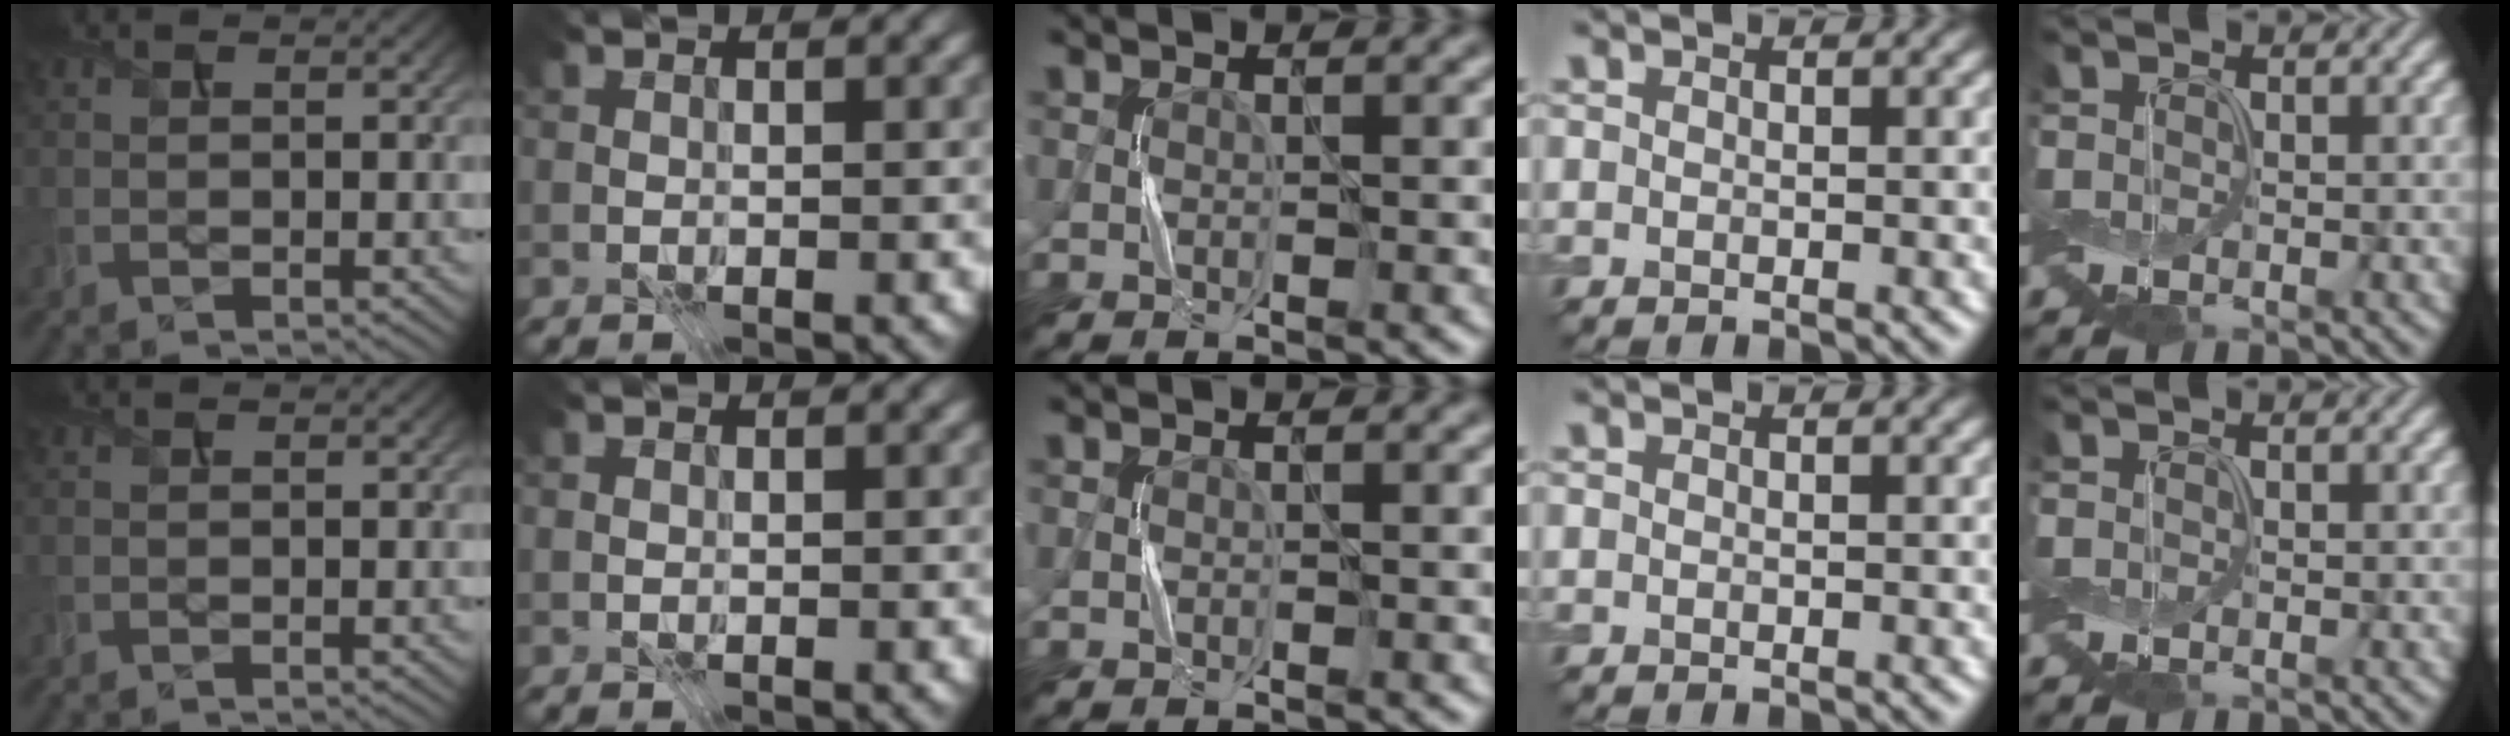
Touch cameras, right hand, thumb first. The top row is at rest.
{}